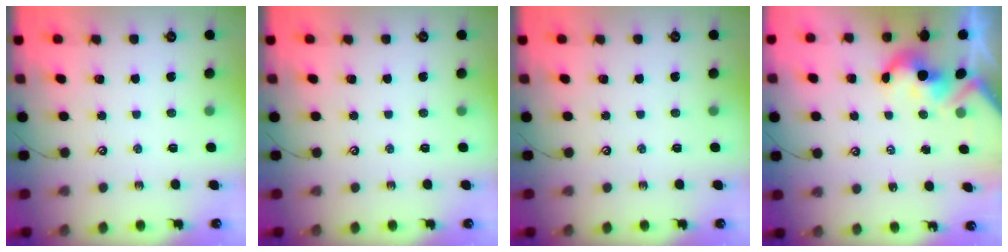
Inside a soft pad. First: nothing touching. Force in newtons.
{"total": 0.0}
{"total": 0.0}
{"total": 4.6, "press": 4.6, "slide": 0.7}